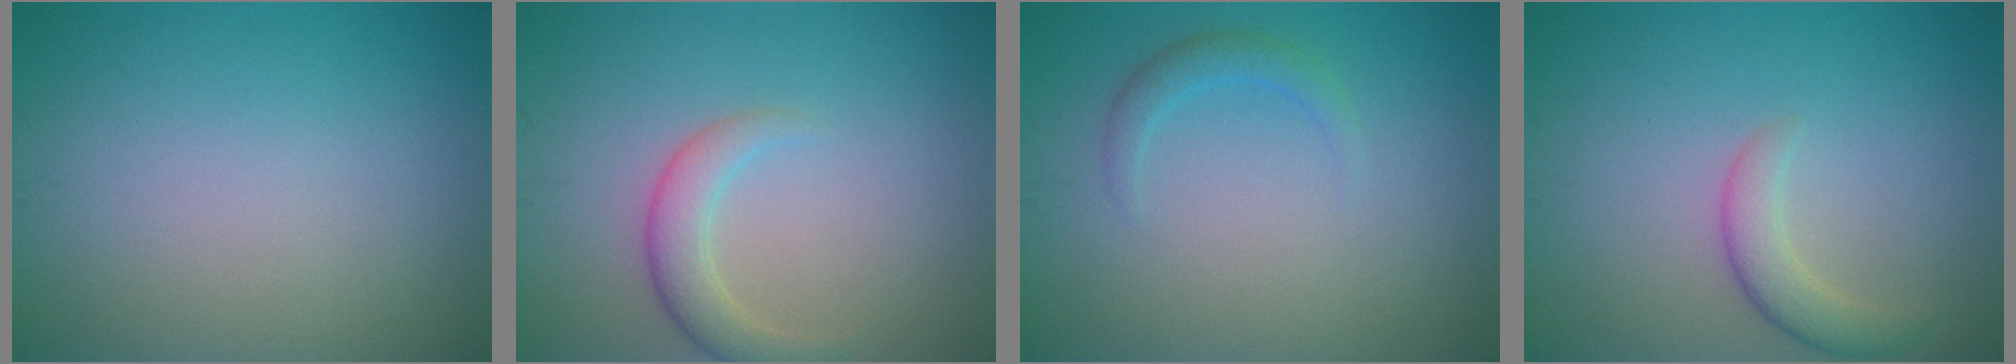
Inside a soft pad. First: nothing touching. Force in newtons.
{"total": 2.8, "press": 2.8, "slide": 0.1}
{"total": 1.5, "press": 1.5, "slide": 0.1}
{"total": 2.6, "press": 2.6, "slide": 0.2}